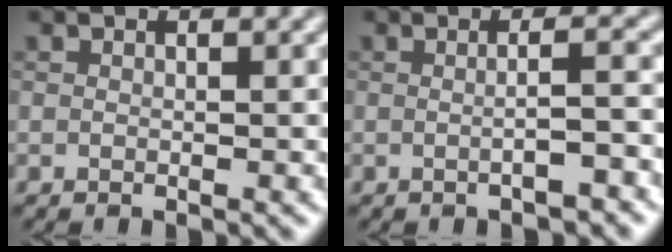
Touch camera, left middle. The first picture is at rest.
{"total": 3.5, "force": [-0.5, 1.0, 3.3], "torque": [-0.031, 0.007, -0.010]}